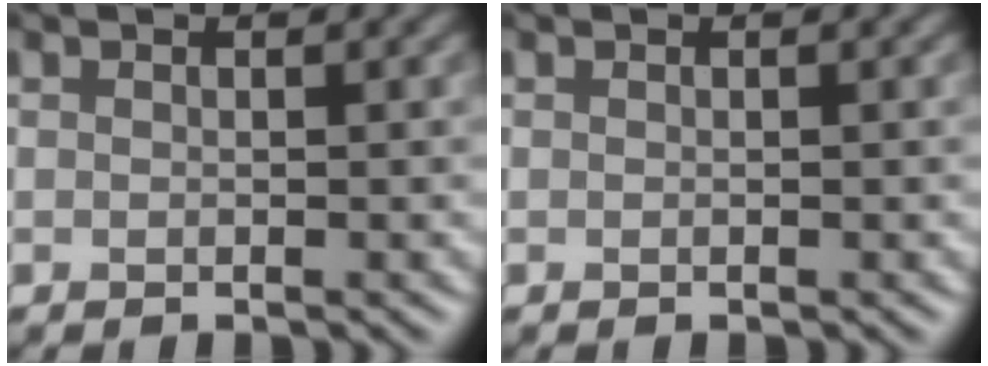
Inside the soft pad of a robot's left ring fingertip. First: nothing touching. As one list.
[{"total": 0.0}]